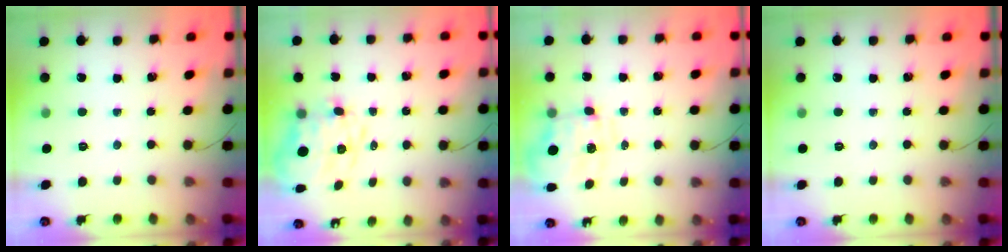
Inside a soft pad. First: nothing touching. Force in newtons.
{"total": 4.0, "press": 3.1, "slide": 2.5}
{"total": 3.5, "press": 3.4, "slide": 1.1}
{"total": 0.0}